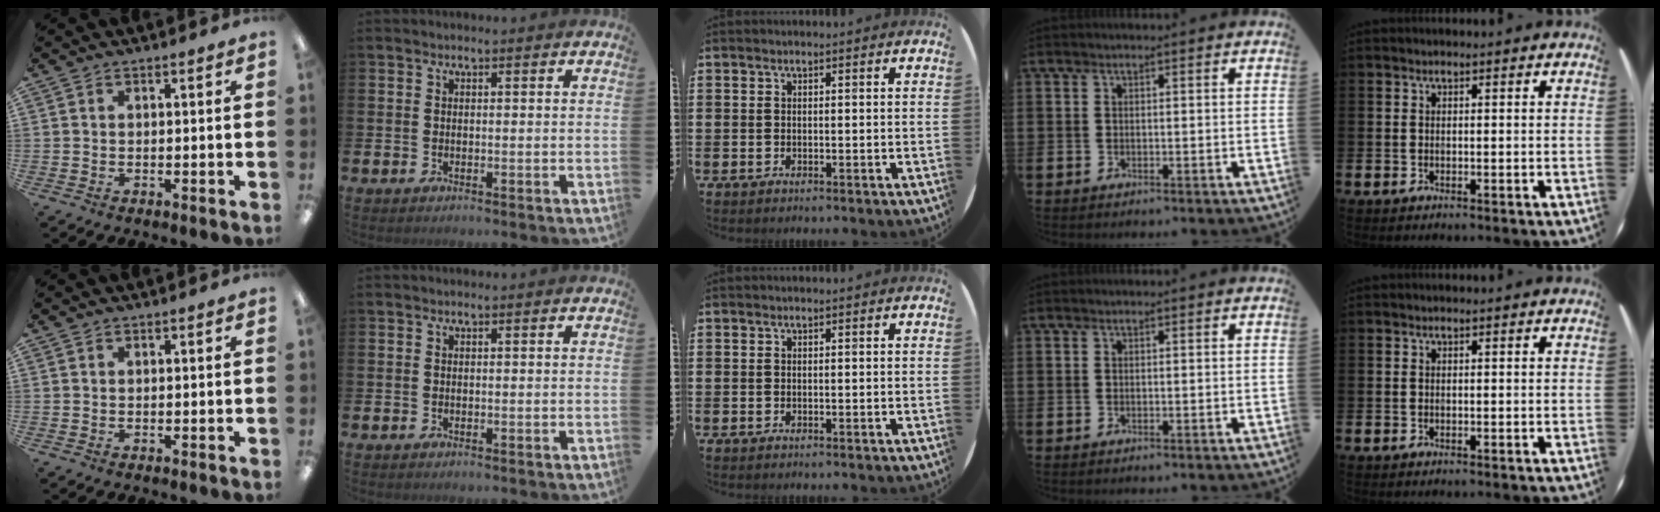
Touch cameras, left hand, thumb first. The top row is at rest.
{}